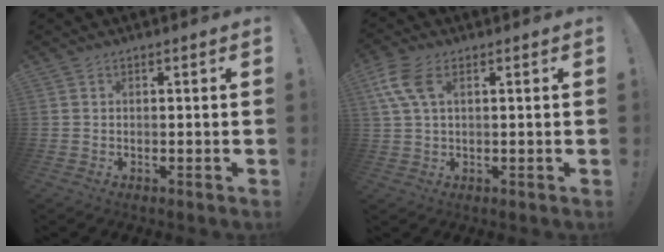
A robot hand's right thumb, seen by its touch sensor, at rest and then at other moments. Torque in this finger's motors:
{"motor_torque": [0.61, 1.68, 0.58, -0.02, 0.24]}